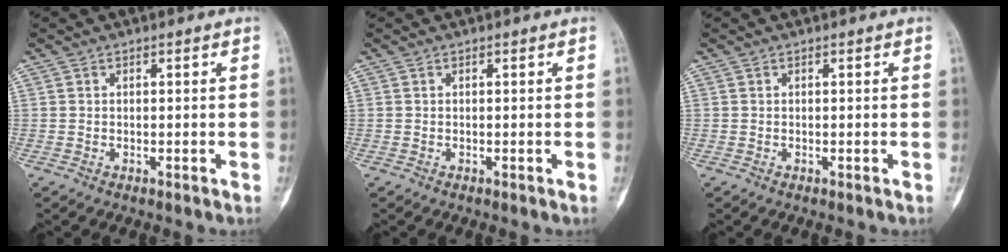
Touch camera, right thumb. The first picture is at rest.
{"total": 0.0}
{"total": 0.0}